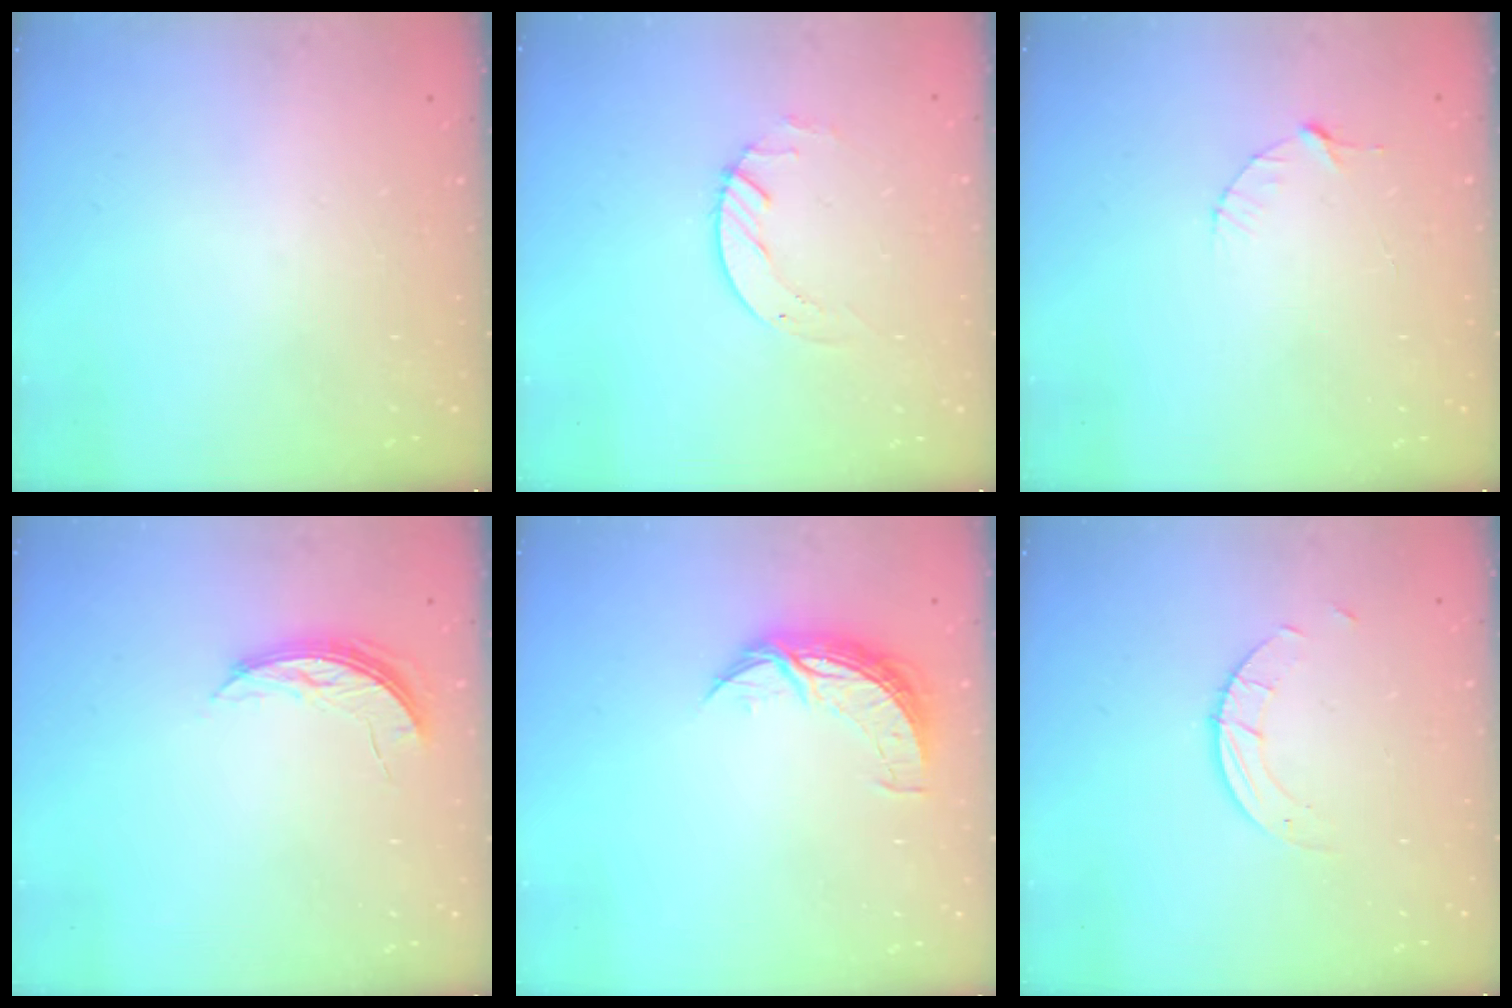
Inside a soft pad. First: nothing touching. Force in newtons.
{"total": 4.2, "press": 4.1, "slide": 0.4}
{"total": 3.8, "press": 3.7, "slide": 0.4}
{"total": 5.1, "press": 5.1, "slide": 0.4}
{"total": 8.1, "press": 8.1, "slide": 0.5}
{"total": 2.6, "press": 2.6, "slide": 0.3}